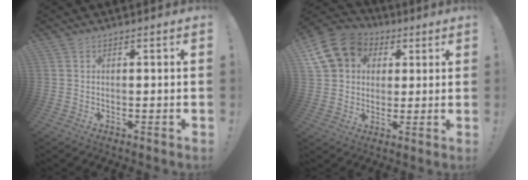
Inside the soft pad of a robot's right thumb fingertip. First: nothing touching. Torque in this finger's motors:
{"motor_torque": [0.79, 1.50, 0.60, -0.03, 0.05]}